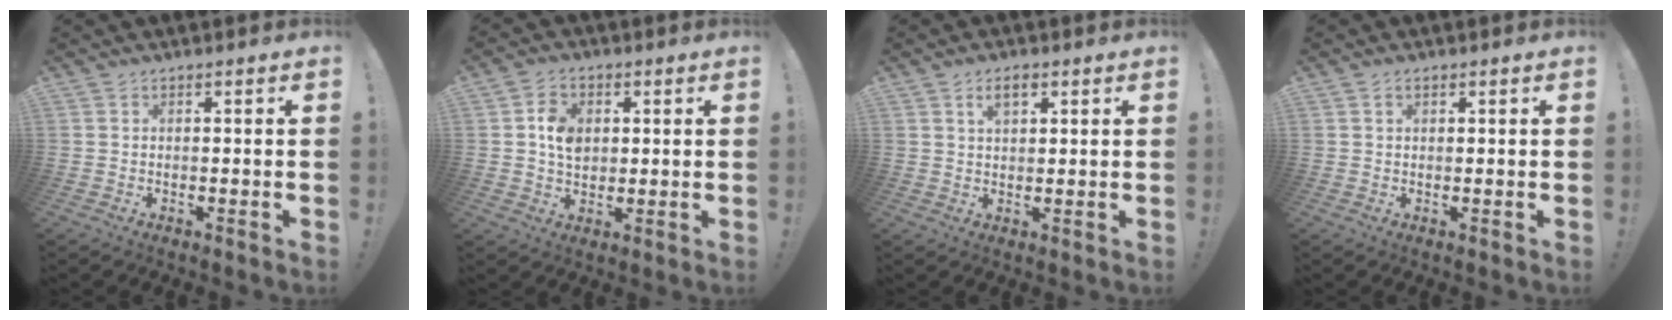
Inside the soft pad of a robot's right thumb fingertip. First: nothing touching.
{"total": 7.4, "force": [1.0, 5.8, 4.5], "torque": [-0.065, 0.008, 0.021]}
{"total": 3.9, "force": [1.9, 1.9, 2.8], "torque": [-0.042, -0.002, 0.031]}
{"total": 1.2, "force": [0.7, 0.7, 0.6], "torque": [-0.008, 0.001, 0.011]}